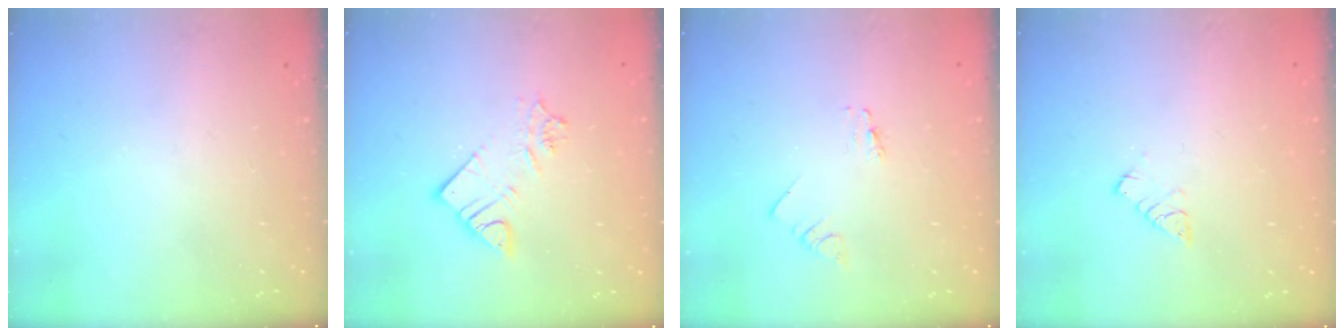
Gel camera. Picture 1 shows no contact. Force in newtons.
{"total": 6.6, "press": 6.6, "slide": 0.2}
{"total": 0.0}
{"total": 5.2, "press": 5.1, "slide": 0.4}